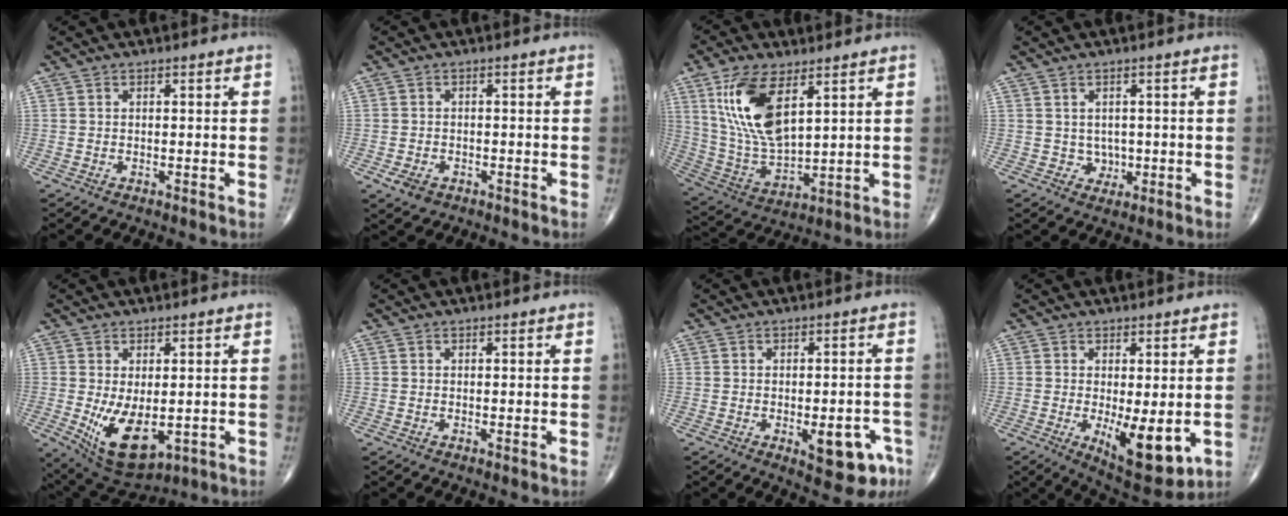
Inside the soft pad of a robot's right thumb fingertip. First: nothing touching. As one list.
[{"total": 3.1, "force": [-1.5, 2.1, 1.7], "torque": [-0.027, 0.001, -0.022]}, {"total": 15.7, "force": [6.6, 7.0, 12.5], "torque": [-0.240, -0.025, 0.138]}, {"total": 2.5, "force": [-0.1, 2.3, 1.2], "torque": [-0.003, 0.002, 0.003]}, {"total": 10.8, "force": [-1.9, 5.7, 8.9], "torque": [-0.141, -0.016, -0.010]}, {"total": 0.0}, {"total": 9.1, "force": [-3.7, 3.9, 7.4], "torque": [-0.066, 0.013, -0.037]}, {"total": 10.5, "force": [-2.0, 3.9, 9.6], "torque": [-0.129, -0.027, -0.018]}]